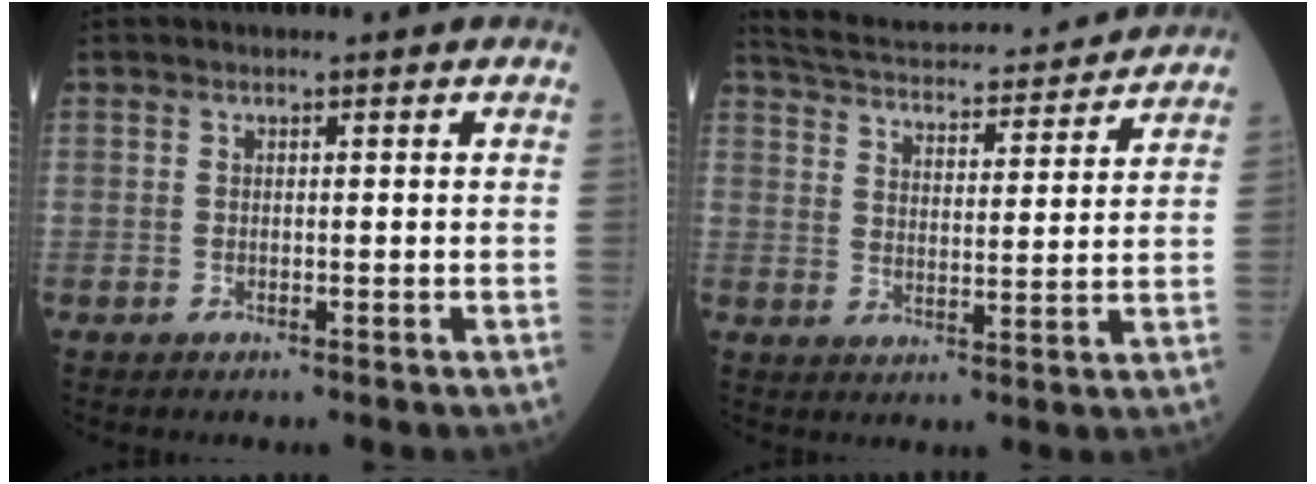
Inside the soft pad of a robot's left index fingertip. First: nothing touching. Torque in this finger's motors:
{"motor_torque": [-0.12, -0.48, -0.26, -0.06]}